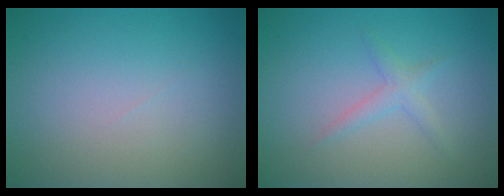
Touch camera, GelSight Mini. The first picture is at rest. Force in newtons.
{"total": 1.4, "press": 1.4, "slide": 0.1}